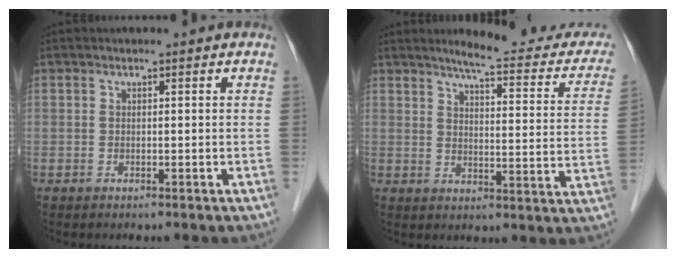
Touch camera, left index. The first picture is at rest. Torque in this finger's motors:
{"motor_torque": [-0.11, -0.27, 0.20, 0.02]}